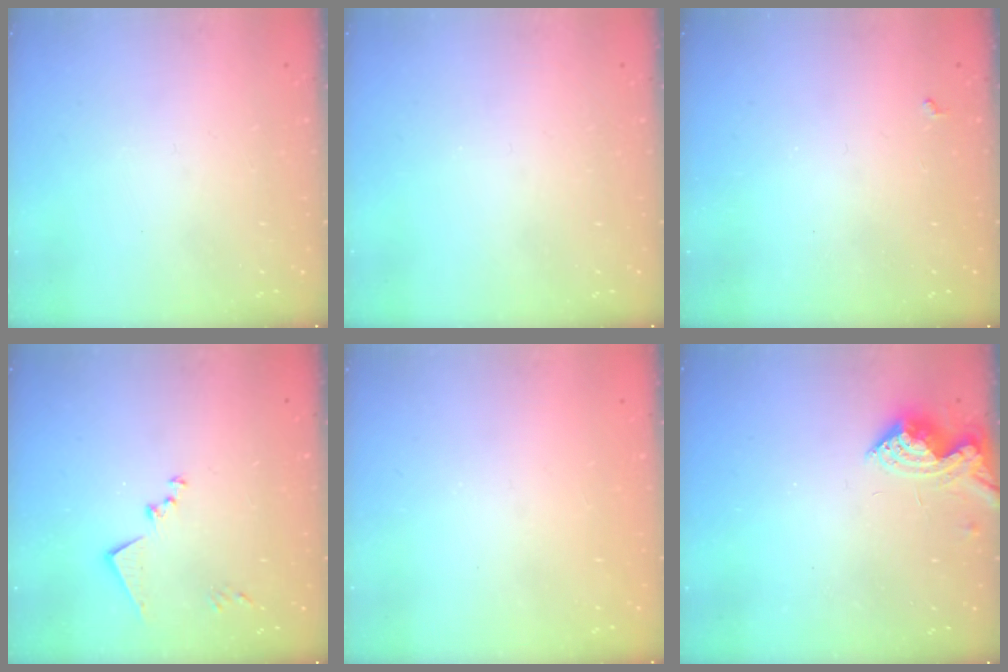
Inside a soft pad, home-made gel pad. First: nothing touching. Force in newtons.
{"total": 0.0}
{"total": 3.0, "press": 2.9, "slide": 0.5}
{"total": 10.3, "press": 10.3, "slide": 0.8}
{"total": 1.1, "press": 1.0, "slide": 0.1}
{"total": 8.9, "press": 8.9, "slide": 0.5}